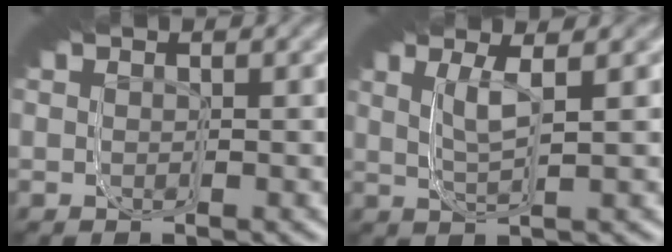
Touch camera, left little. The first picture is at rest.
{"total": 3.4, "force": [2.0, 0.1, 2.8], "torque": [-0.058, 0.026, 0.018]}